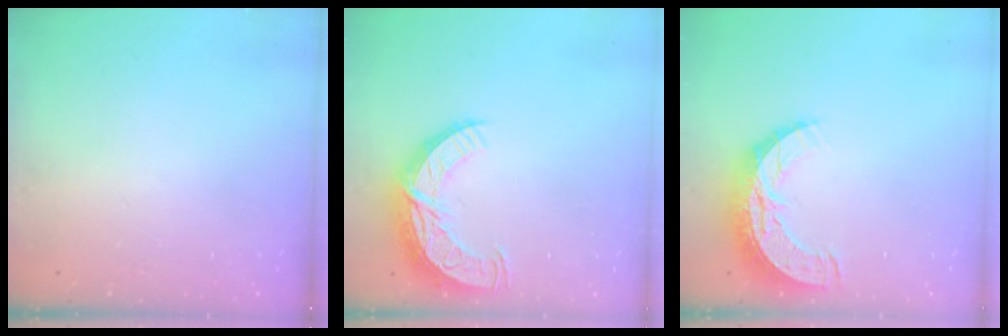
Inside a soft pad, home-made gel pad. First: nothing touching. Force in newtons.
{"total": 12.4, "press": 12.4, "slide": 1.0}
{"total": 10.3, "press": 10.3, "slide": 0.9}